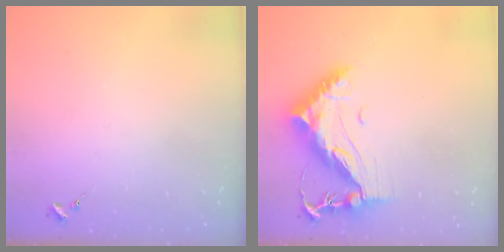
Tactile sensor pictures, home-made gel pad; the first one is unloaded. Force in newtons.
{"total": 13.5, "press": 13.4, "slide": 1.3}